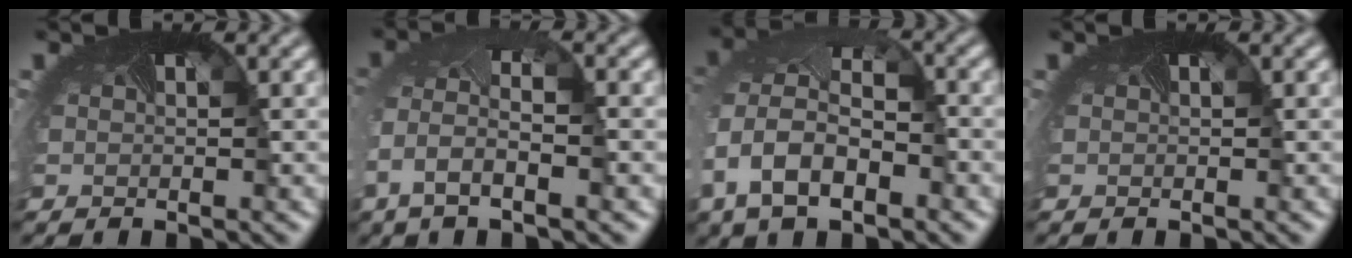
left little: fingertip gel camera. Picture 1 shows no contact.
{"total": 5.9, "force": [-1.9, 2.9, 4.8], "torque": [-0.122, -0.011, -0.039]}
{"total": 10.4, "force": [-2.8, 7.0, 7.2], "torque": [-0.149, -0.016, -0.040]}
{"total": 0.0}